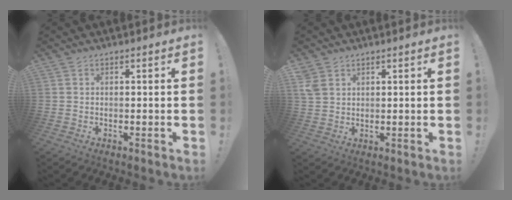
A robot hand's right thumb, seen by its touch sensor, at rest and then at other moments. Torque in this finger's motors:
{"motor_torque": [0.25, -0.52, 0.07, 0.31, 0.08]}